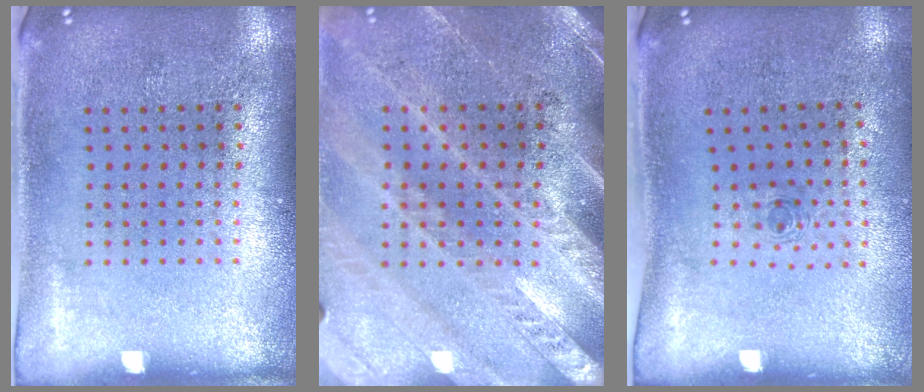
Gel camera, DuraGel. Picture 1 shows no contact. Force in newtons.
{"total": 3.0, "press": 2.7, "slide": 1.3}
{"total": 0.7, "press": 0.3, "slide": 0.6}